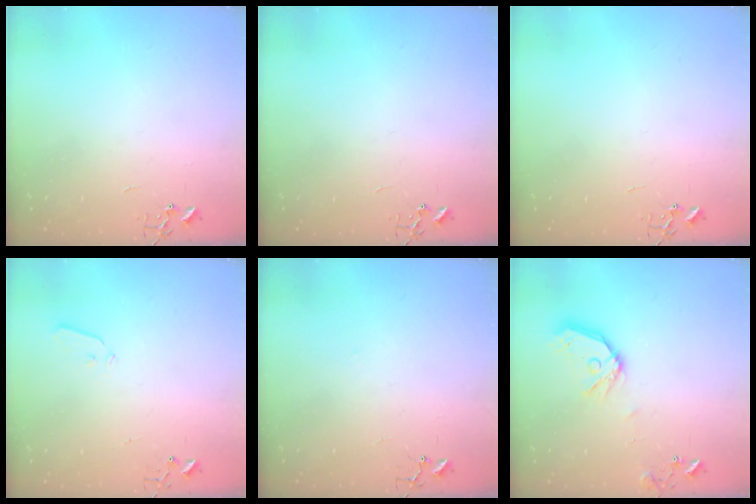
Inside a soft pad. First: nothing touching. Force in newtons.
{"total": 0.0}
{"total": 0.0}
{"total": 3.6, "press": 3.6, "slide": 0.6}
{"total": 6.1, "press": 6.0, "slide": 0.6}
{"total": 12.8, "press": 12.7, "slide": 1.8}